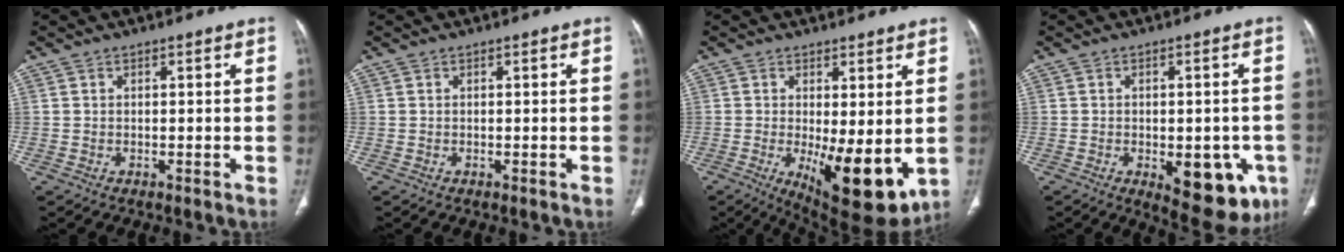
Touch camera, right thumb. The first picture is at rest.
{"total": 0.0}
{"total": 12.3, "force": [-1.8, 4.3, 11.3], "torque": [-0.164, -0.031, -0.012]}
{"total": 13.3, "force": [-4.7, 6.5, 10.6], "torque": [-0.106, 0.002, -0.044]}